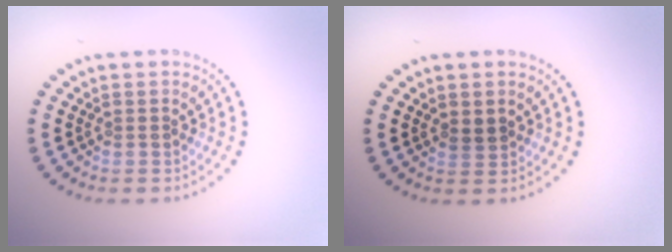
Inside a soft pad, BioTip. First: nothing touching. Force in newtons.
{"total": 1.0, "press": 0.9, "slide": 0.4}